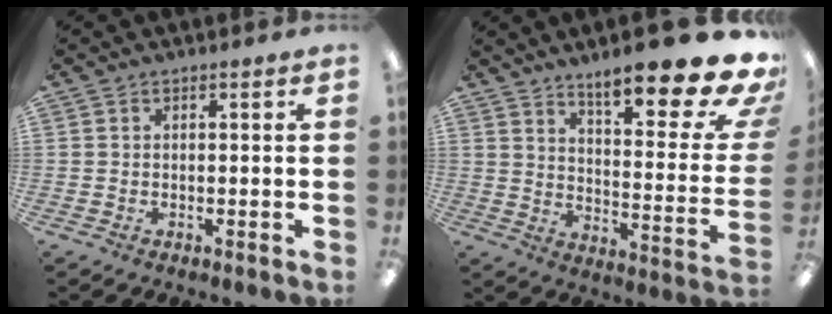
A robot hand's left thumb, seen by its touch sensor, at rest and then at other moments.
{"total": 19.4, "force": [14.2, 4.3, 12.5], "torque": [-0.175, -0.117, 0.229]}